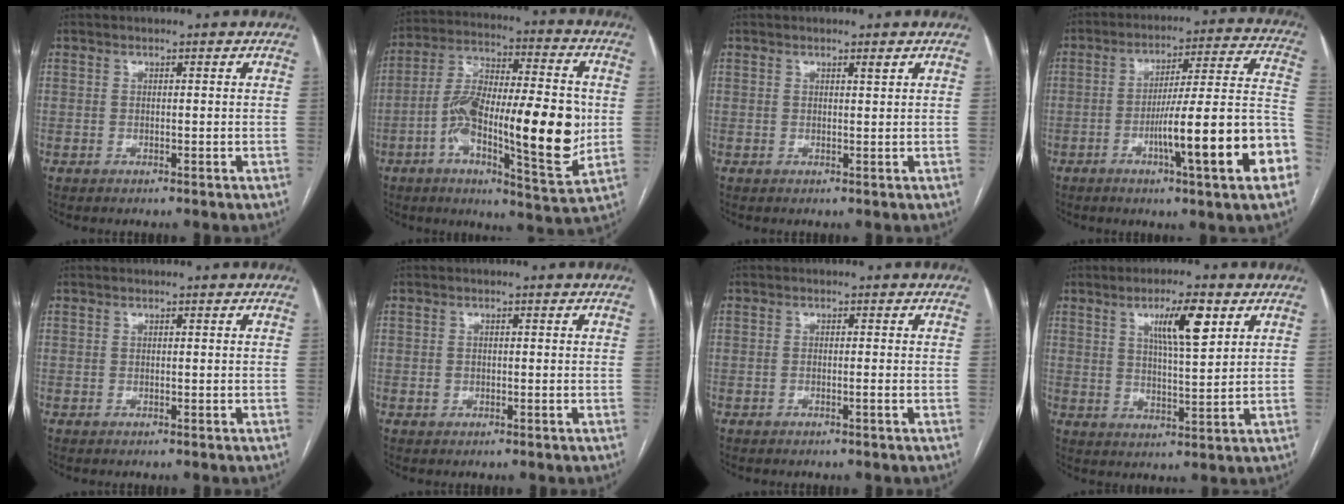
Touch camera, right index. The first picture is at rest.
{"total": 20.9, "force": [-2.9, 4.8, 20.1], "torque": [-0.332, 0.013, -0.044]}
{"total": 0.6, "force": [0.5, -0.1, 0.4], "torque": [-0.010, 0.000, 0.010]}
{"total": 18.9, "force": [-6.9, 0.3, 17.6], "torque": [-0.204, 0.015, -0.098]}
{"total": 0.0}
{"total": 1.0, "force": [-0.2, 0.8, 0.6], "torque": [-0.009, 0.003, 0.001]}
{"total": 0.8, "force": [-0.4, -0.1, 0.7], "torque": [-0.013, 0.004, -0.004]}
{"total": 8.0, "force": [3.8, 1.2, 6.9], "torque": [-0.120, 0.003, 0.065]}